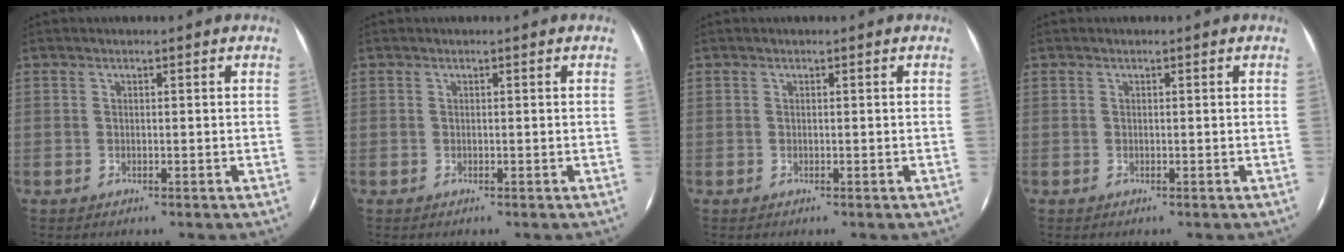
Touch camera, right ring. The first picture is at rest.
{"total": 0.0}
{"total": 0.0}
{"total": 0.0}